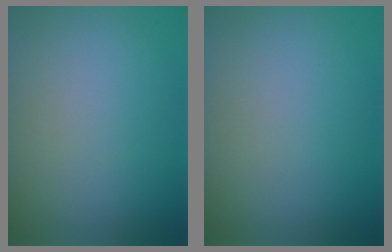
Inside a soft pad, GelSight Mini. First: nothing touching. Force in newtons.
{"total": 0.0}